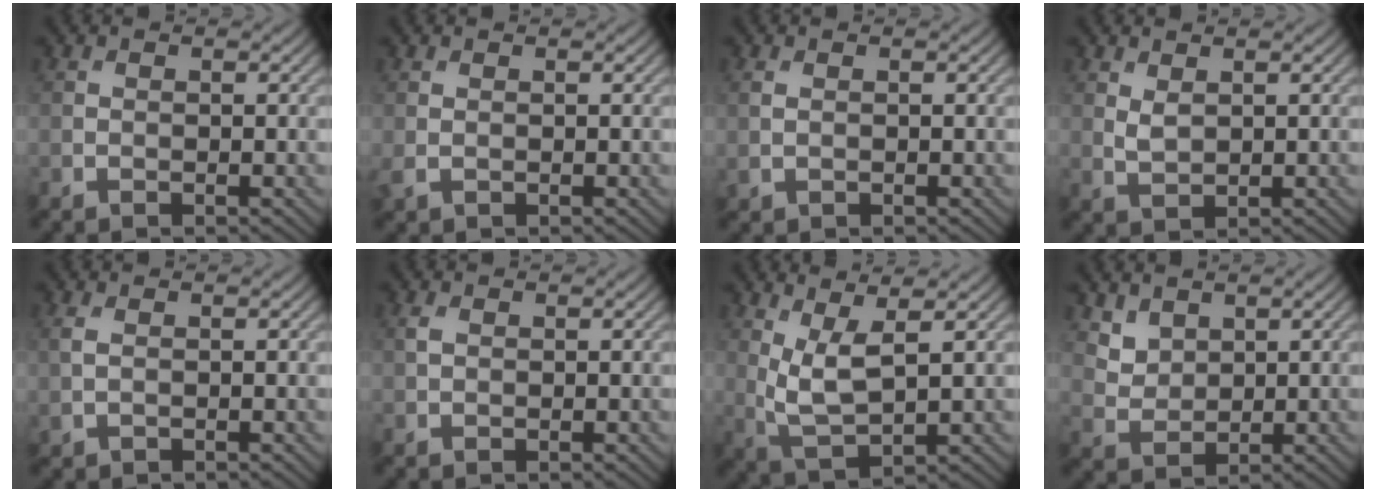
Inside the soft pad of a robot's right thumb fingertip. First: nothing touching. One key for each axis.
{"total": 1.1, "fx": 0.0, "fy": 0.6, "fz": 0.8, "tx": -0.027, "ty": -0.003, "tz": 0.003}
{"total": 1.2, "fx": 0.2, "fy": 0.7, "fz": 0.9, "tx": -0.028, "ty": -0.001, "tz": 0.007}
{"total": 1.8, "fx": 1.0, "fy": 0.9, "fz": 1.2, "tx": -0.033, "ty": -0.005, "tz": 0.025}
{"total": 1.5, "fx": 0.4, "fy": 0.8, "fz": 1.3, "tx": -0.040, "ty": 0.002, "tz": 0.008}
{"total": 1.1, "fx": 0.4, "fy": 0.7, "fz": 0.7, "tx": -0.021, "ty": 0.002, "tz": 0.008}
{"total": 5.6, "fx": 1.9, "fy": 1.9, "fz": 4.9, "tx": -0.114, "ty": -0.006, "tz": 0.045}
{"total": 3.5, "fx": 2.4, "fy": 2.2, "fz": 1.2, "tx": -0.039, "ty": -0.015, "tz": 0.058}